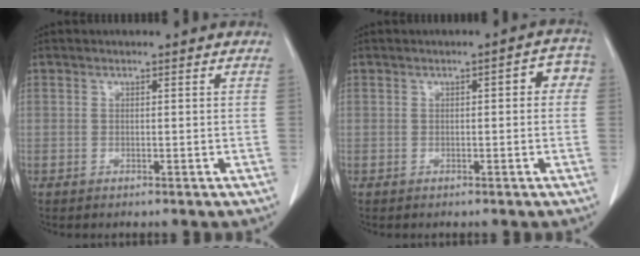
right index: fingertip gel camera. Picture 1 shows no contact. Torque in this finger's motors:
{"motor_torque": [0.14, -0.04, 0.05, 0.01]}